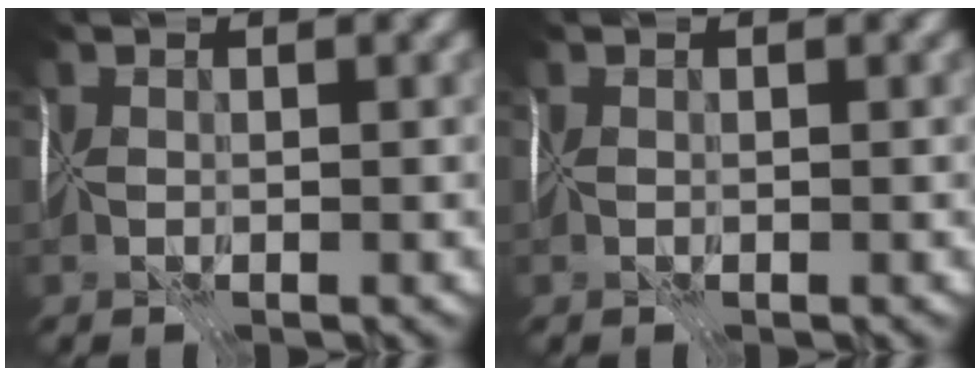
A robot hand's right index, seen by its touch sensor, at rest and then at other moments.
{"total": 0.0}